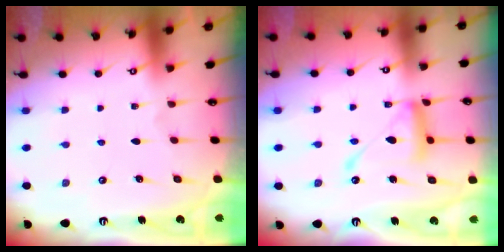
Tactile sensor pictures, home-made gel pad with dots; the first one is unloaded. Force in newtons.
{"total": 14.8, "press": 14.8, "slide": 1.3}